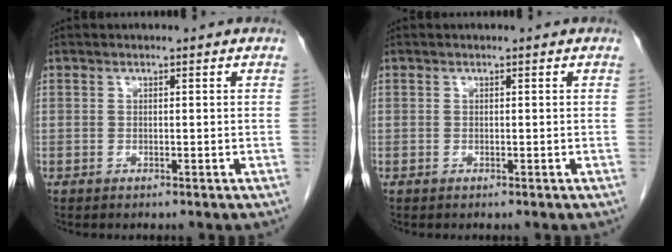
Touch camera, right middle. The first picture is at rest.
{"total": 0.0}